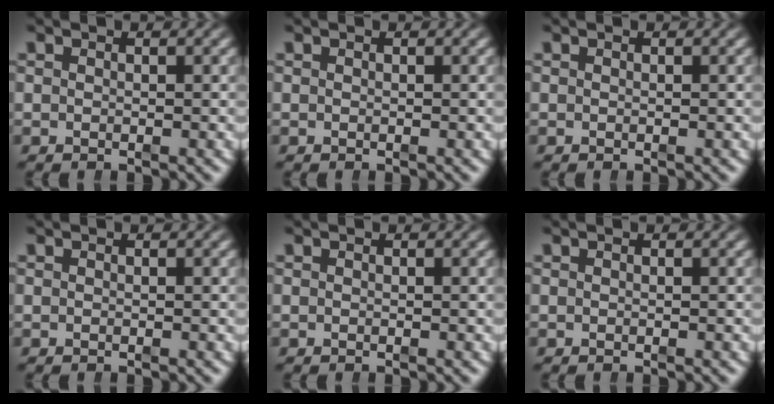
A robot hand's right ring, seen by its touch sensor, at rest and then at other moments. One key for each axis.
{"total": 0.0}
{"total": 0.0}
{"total": 0.0}
{"total": 0.0}
{"total": 0.0}